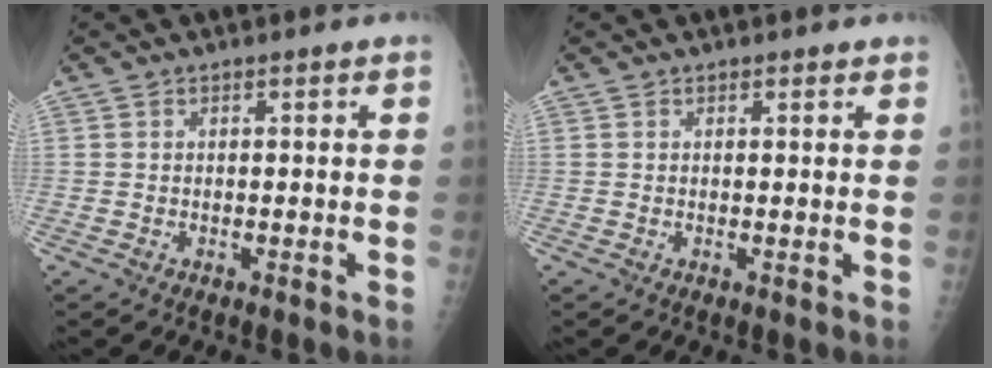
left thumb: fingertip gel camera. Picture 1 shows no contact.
{"total": 0.6, "force": [0.5, 0.3, 0.2], "torque": [-0.003, -0.005, 0.006]}